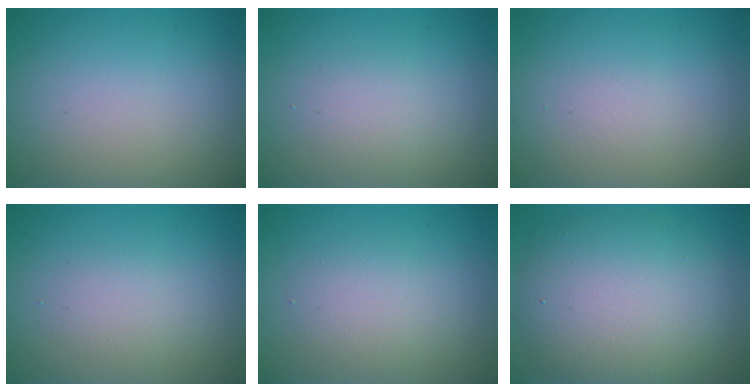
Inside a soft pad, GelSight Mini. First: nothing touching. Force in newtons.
{"total": 1.7, "press": 1.7, "slide": 0.1}
{"total": 0.6, "press": 0.6, "slide": 0.0}
{"total": 1.7, "press": 1.7, "slide": 0.1}
{"total": 2.4, "press": 2.4, "slide": 0.2}
{"total": 8.4, "press": 8.3, "slide": 0.7}